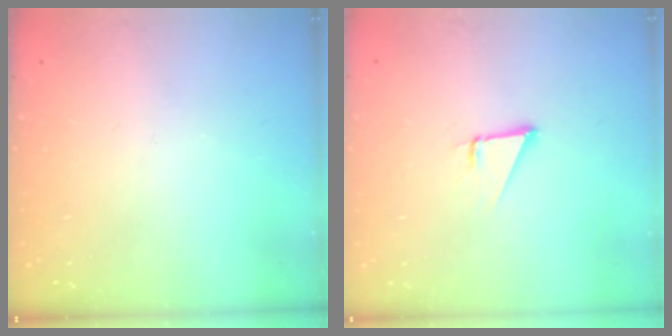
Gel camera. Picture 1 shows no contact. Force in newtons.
{"total": 1.9, "press": 1.9, "slide": 0.0}